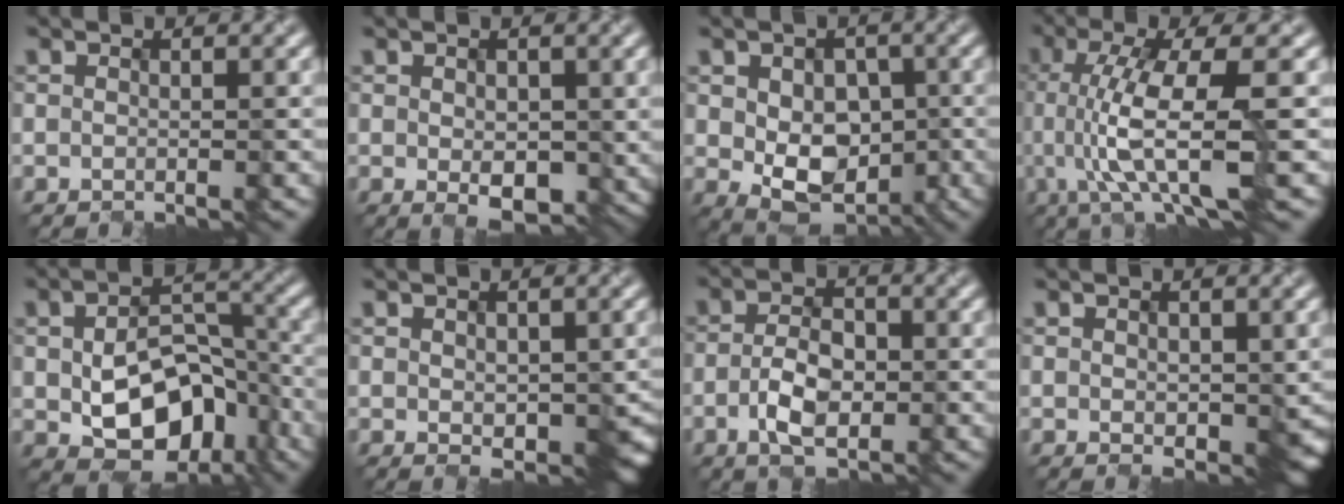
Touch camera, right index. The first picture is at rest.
{"total": 3.4, "force": [-0.5, 1.8, 2.8], "torque": [-0.050, -0.005, 0.003]}
{"total": 6.8, "force": [-0.8, 4.9, 4.6], "torque": [-0.075, -0.013, -0.001]}
{"total": 8.0, "force": [-1.4, 2.1, 7.6], "torque": [-0.148, -0.008, -0.016]}
{"total": 9.2, "force": [-2.6, 5.9, 6.6], "torque": [-0.120, -0.009, -0.030]}
{"total": 4.2, "force": [-0.2, 2.8, 3.1], "torque": [-0.049, -0.010, 0.011]}
{"total": 3.9, "force": [-1.4, 2.2, 2.9], "torque": [-0.065, -0.003, -0.022]}
{"total": 3.1, "force": [0.2, 2.0, 2.4], "torque": [-0.039, -0.005, 0.020]}